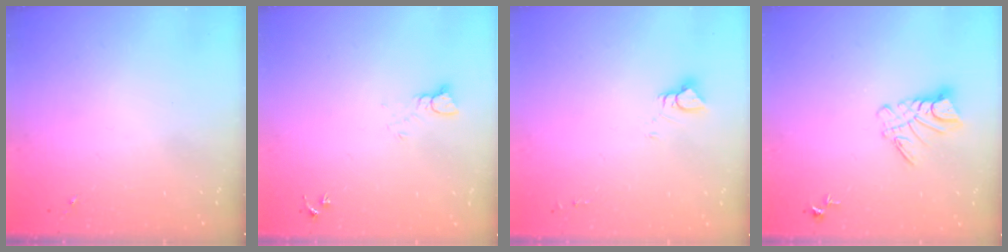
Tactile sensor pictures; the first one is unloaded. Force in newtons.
{"total": 3.7, "press": 3.7, "slide": 0.1}
{"total": 4.0, "press": 4.0, "slide": 0.3}
{"total": 9.2, "press": 9.2, "slide": 0.9}